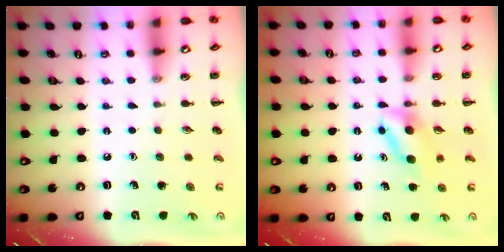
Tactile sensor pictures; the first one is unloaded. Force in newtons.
{"total": 5.3, "press": 5.2, "slide": 1.0}